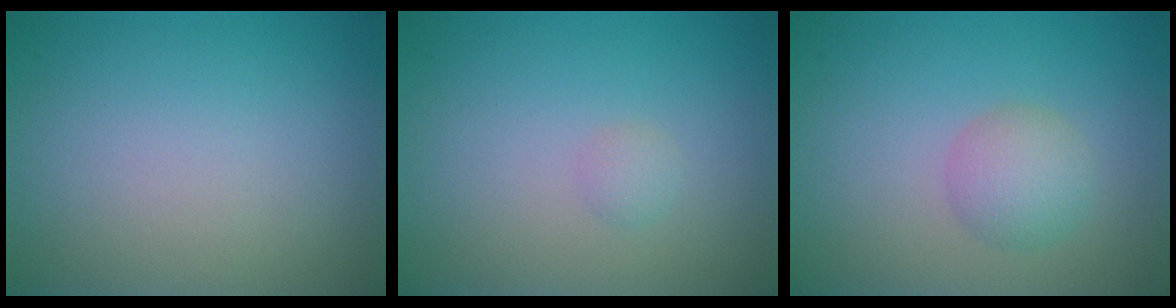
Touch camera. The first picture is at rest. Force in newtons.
{"total": 0.7, "press": 0.7, "slide": 0.0}
{"total": 2.5, "press": 2.5, "slide": 0.1}